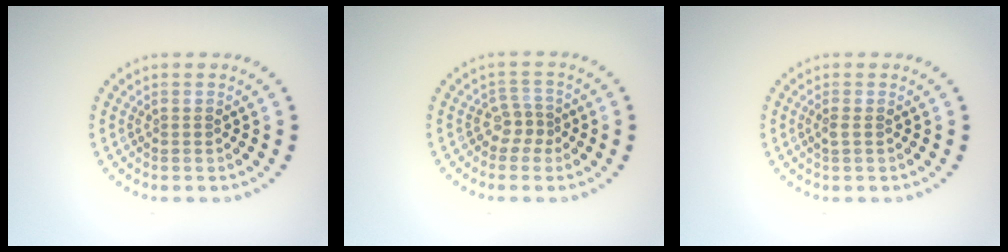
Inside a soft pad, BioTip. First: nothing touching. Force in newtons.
{"total": 1.8, "press": 1.3, "slide": 1.3}
{"total": 0.8, "press": 0.6, "slide": 0.5}